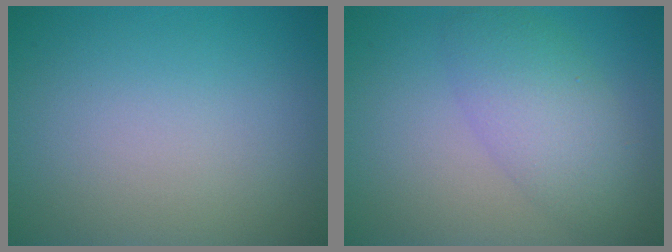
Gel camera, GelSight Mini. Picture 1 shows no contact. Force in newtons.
{"total": 4.7, "press": 4.7, "slide": 0.1}